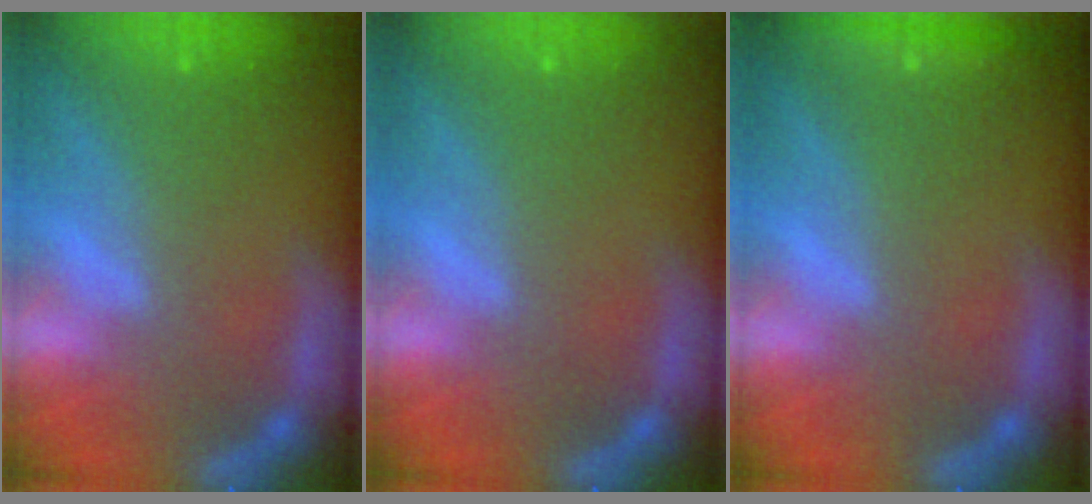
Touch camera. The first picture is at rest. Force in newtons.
{"total": 0.0}
{"total": 1.9}